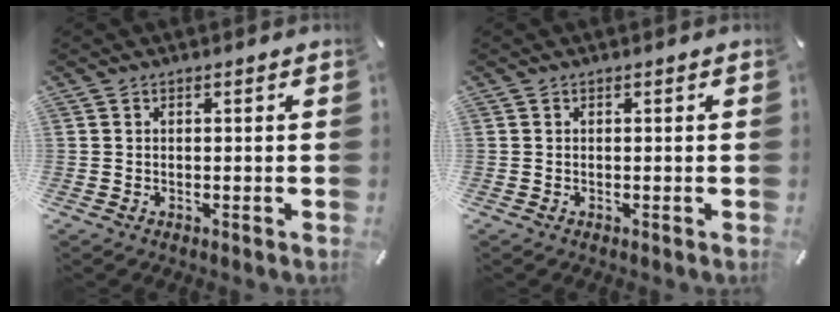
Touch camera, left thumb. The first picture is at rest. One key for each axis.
{"total": 0.0}